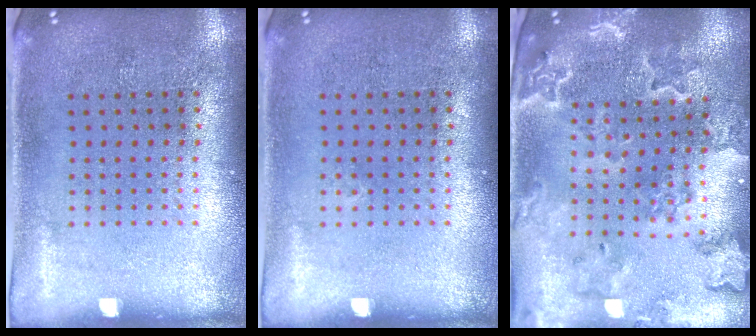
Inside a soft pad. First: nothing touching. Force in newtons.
{"total": 0.0}
{"total": 2.2, "press": 2.1, "slide": 0.4}